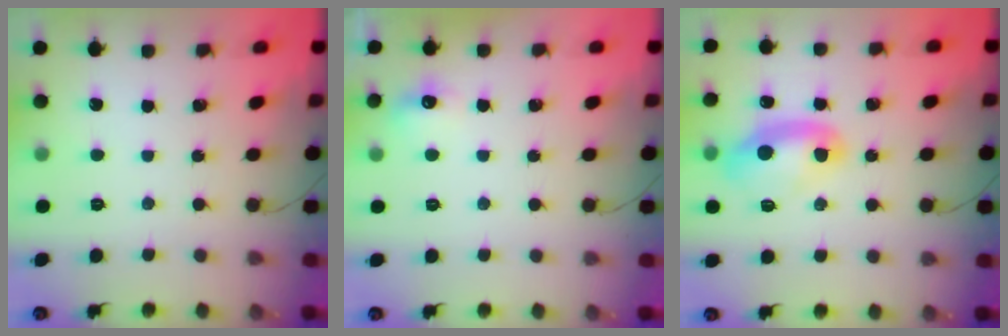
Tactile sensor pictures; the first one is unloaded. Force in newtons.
{"total": 6.3, "press": 6.1, "slide": 1.5}
{"total": 14.4, "press": 10.9, "slide": 9.5}